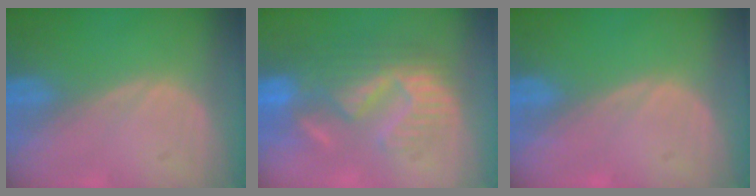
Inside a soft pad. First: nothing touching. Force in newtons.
{"total": 10.1, "press": 9.7, "slide": 2.9}
{"total": 0.0}